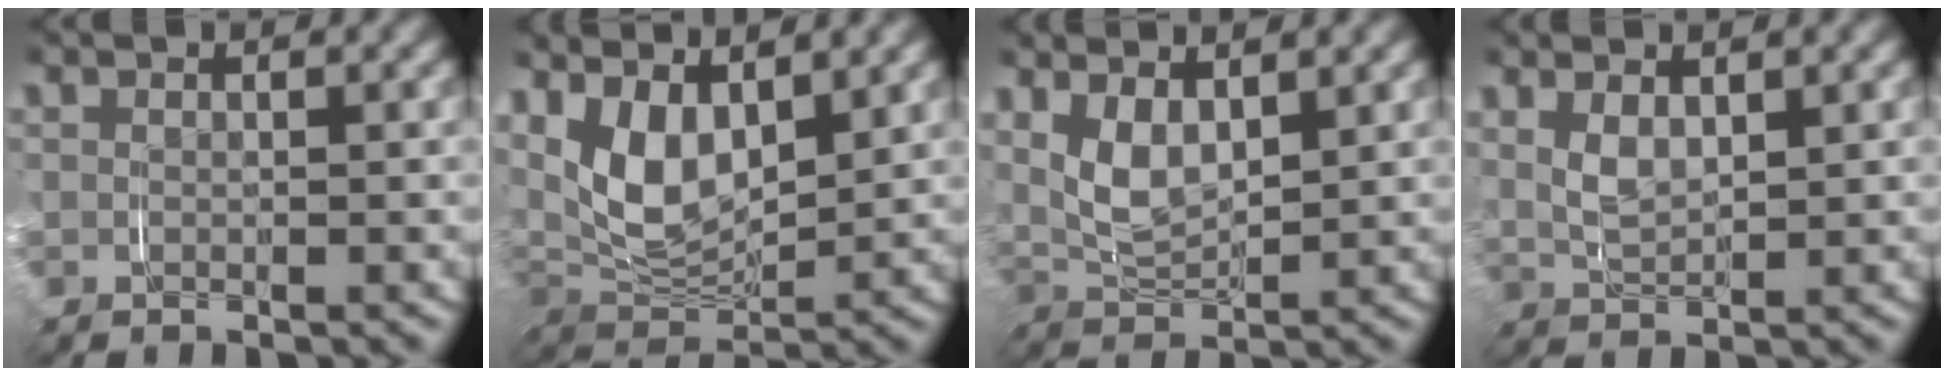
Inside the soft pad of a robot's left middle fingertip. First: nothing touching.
{"total": 8.2, "force": [2.0, 5.5, 5.8], "torque": [-0.137, -0.007, 0.034]}
{"total": 5.9, "force": [1.5, 4.1, 4.0], "torque": [-0.105, -0.013, 0.028]}
{"total": 3.1, "force": [1.0, 1.9, 2.1], "torque": [-0.056, -0.009, 0.025]}